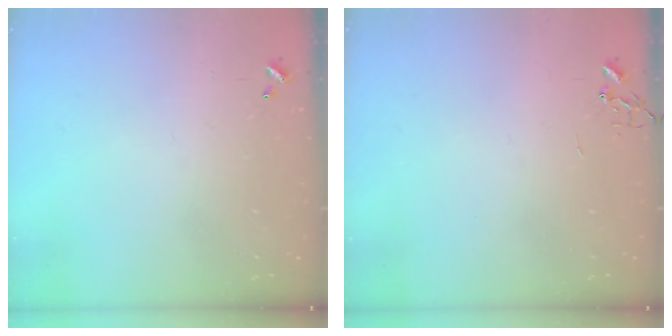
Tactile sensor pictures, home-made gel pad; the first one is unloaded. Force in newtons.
{"total": 0.0}